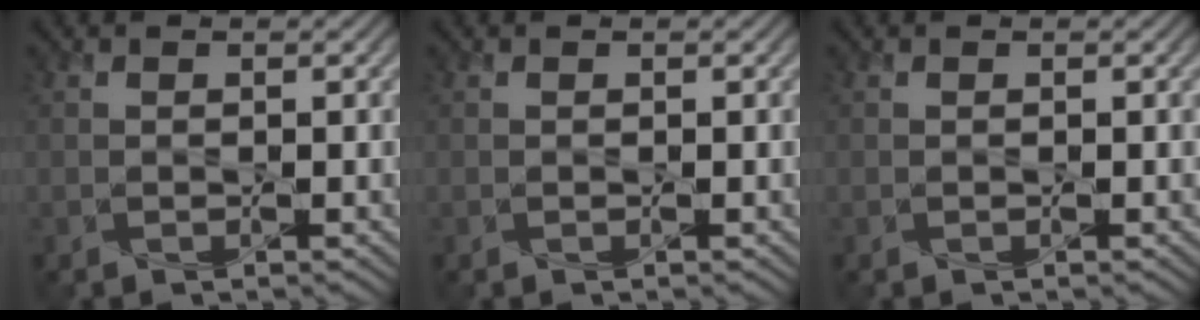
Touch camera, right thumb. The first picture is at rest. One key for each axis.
{"total": 0.0}
{"total": 0.0}